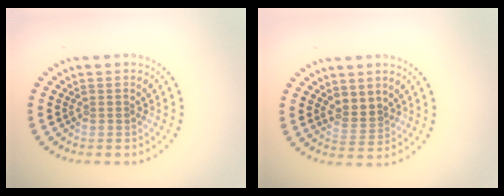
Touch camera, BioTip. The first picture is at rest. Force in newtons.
{"total": 1.8, "press": 1.5, "slide": 1.0}